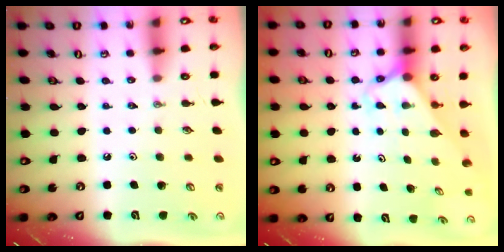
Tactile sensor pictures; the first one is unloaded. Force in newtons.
{"total": 2.4, "press": 2.4, "slide": 0.1}